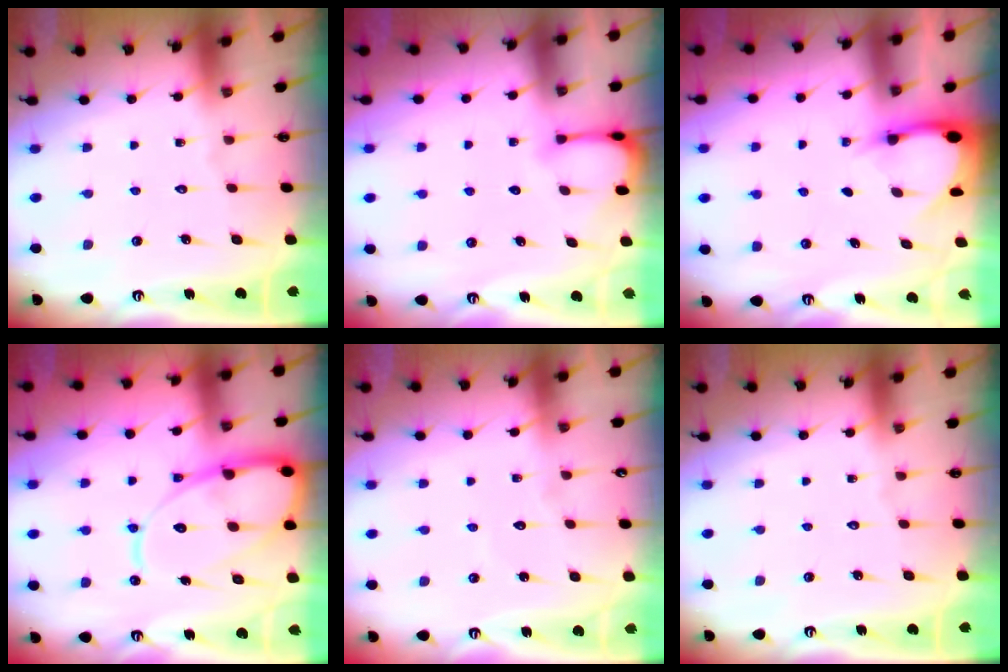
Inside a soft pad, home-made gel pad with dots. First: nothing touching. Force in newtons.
{"total": 3.8, "press": 3.8, "slide": 0.4}
{"total": 3.6, "press": 3.6, "slide": 0.2}
{"total": 15.8, "press": 15.7, "slide": 1.6}
{"total": 3.6, "press": 3.6, "slide": 0.4}
{"total": 0.0}